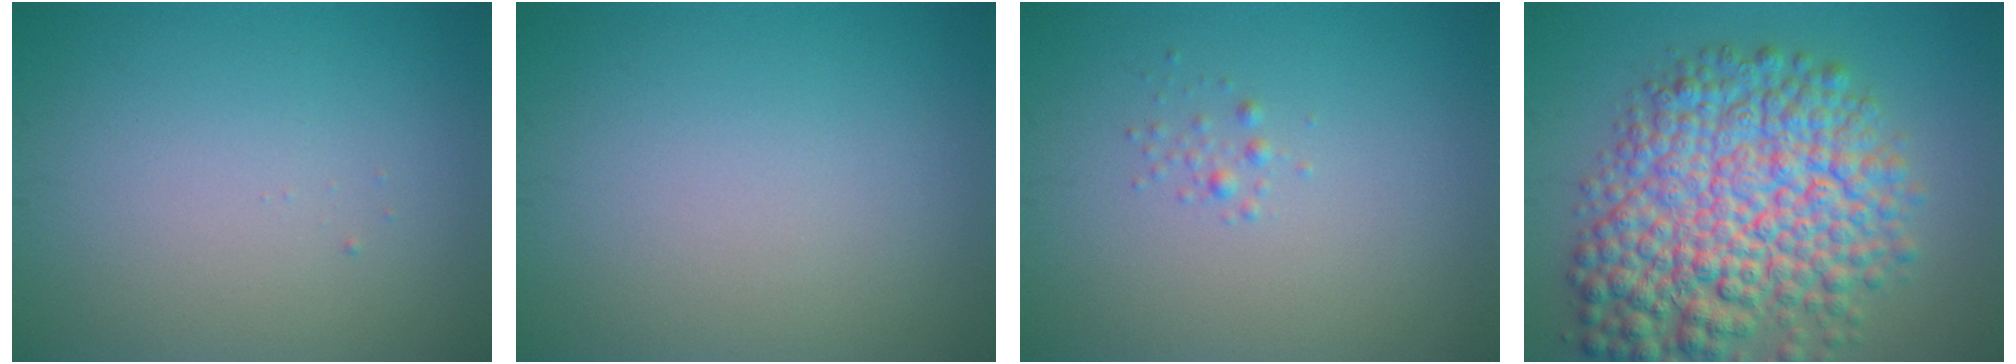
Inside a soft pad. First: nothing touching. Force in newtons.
{"total": 0.0}
{"total": 0.7, "press": 0.7, "slide": 0.0}
{"total": 11.6, "press": 11.6, "slide": 0.4}